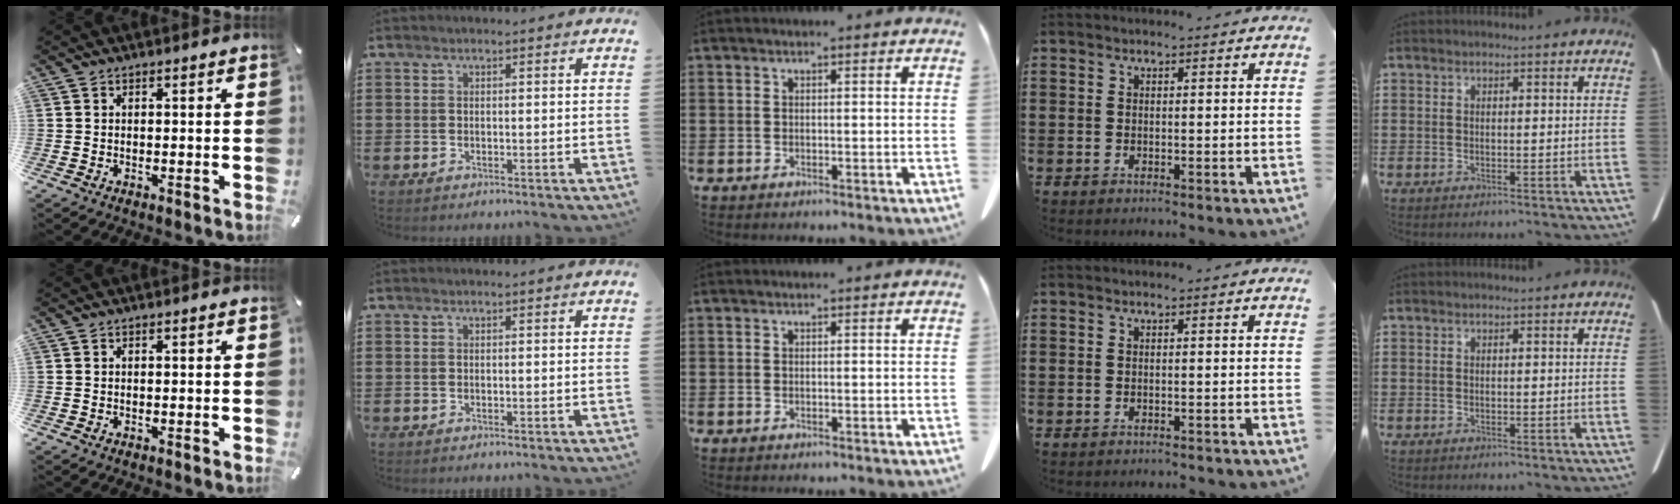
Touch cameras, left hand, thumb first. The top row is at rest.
{"ring": {"total": 0.7, "force": [-0.7, 0.0, 0.1], "torque": [-0.005, -0.002, -0.013]}}